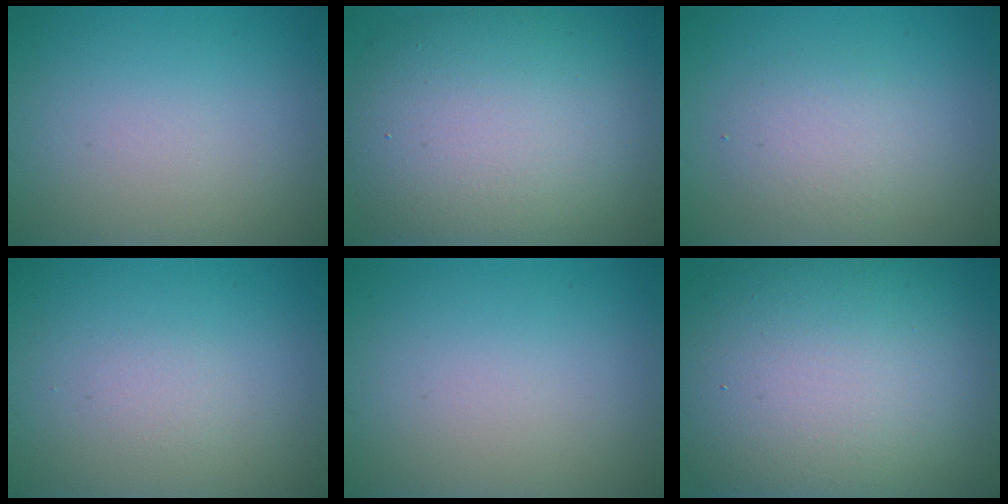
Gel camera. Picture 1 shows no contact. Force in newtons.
{"total": 11.6, "press": 11.6, "slide": 0.7}
{"total": 2.5, "press": 2.5, "slide": 0.1}
{"total": 0.8, "press": 0.8, "slide": 0.1}
{"total": 0.0}
{"total": 17.3, "press": 17.3, "slide": 1.2}